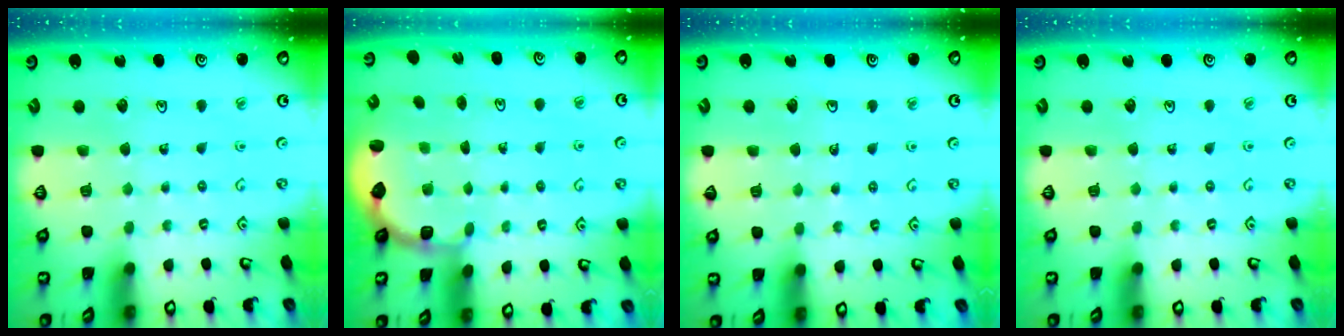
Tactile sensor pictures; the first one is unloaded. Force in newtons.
{"total": 2.6, "press": 2.1, "slide": 1.5}
{"total": 2.4, "press": 2.4, "slide": 0.2}
{"total": 0.0}